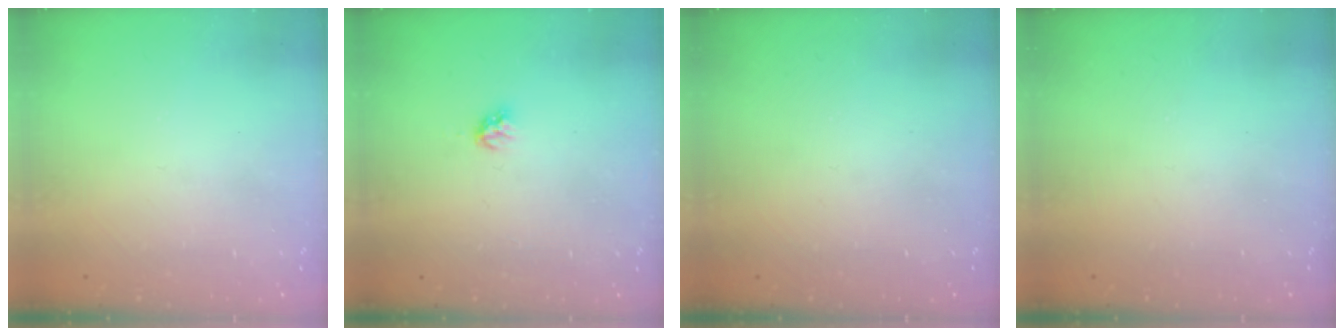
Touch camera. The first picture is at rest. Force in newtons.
{"total": 2.8, "press": 2.8, "slide": 0.2}
{"total": 0.0}
{"total": 0.0}